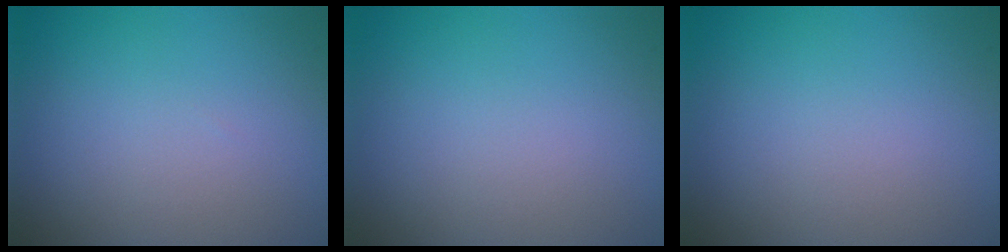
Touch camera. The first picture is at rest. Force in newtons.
{"total": 0.0}
{"total": 0.0}